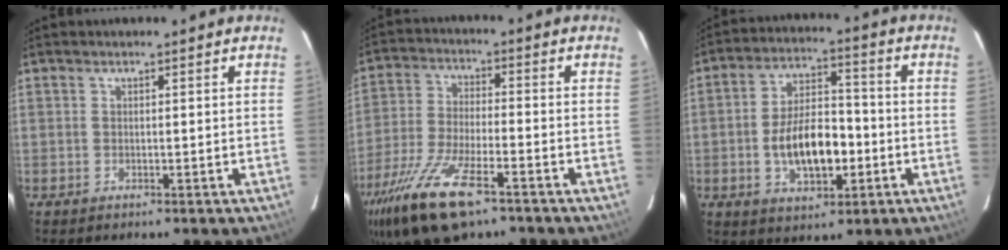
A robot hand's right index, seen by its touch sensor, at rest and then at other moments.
{"total": 17.5, "force": [-11.2, 5.6, 12.2], "torque": [-0.260, -0.048, -0.212]}
{"total": 12.2, "force": [-3.1, 6.1, 10.1], "torque": [-0.192, 0.013, -0.042]}